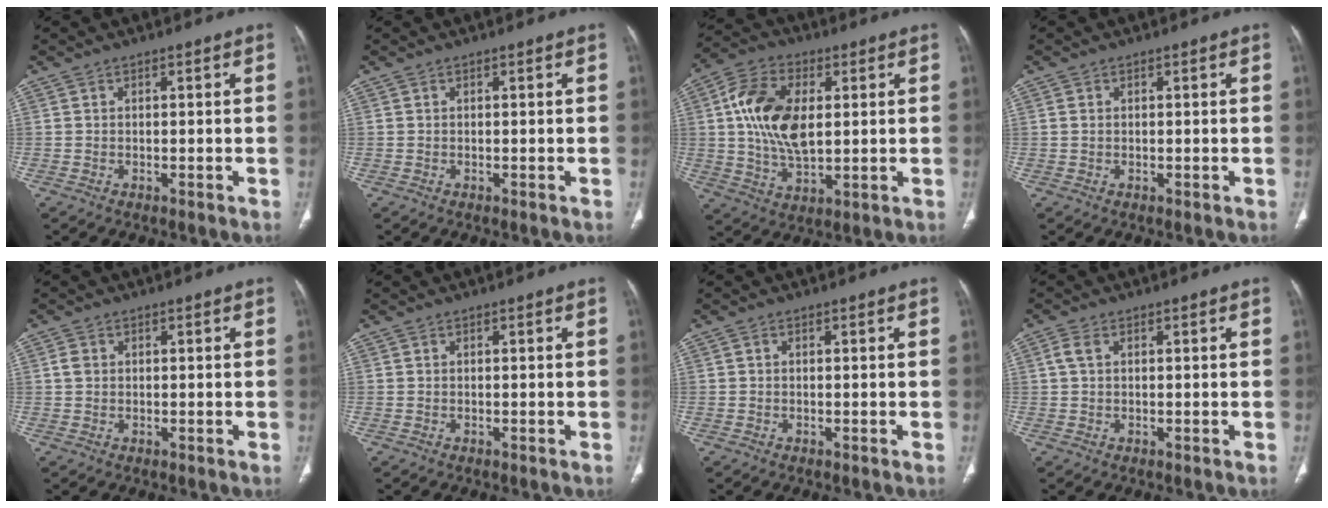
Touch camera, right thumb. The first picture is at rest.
{"total": 0.0}
{"total": 14.4, "force": [2.3, 8.2, 11.6], "torque": [-0.213, 0.000, 0.041]}
{"total": 0.8, "force": [0.2, 0.6, 0.5], "torque": [-0.013, 0.002, 0.007]}
{"total": 1.7, "force": [0.4, 1.4, 0.9], "torque": [-0.017, 0.003, 0.010]}
{"total": 0.0}
{"total": 0.0}
{"total": 2.0, "force": [0.6, 1.2, 1.5], "torque": [-0.043, 0.011, 0.012]}